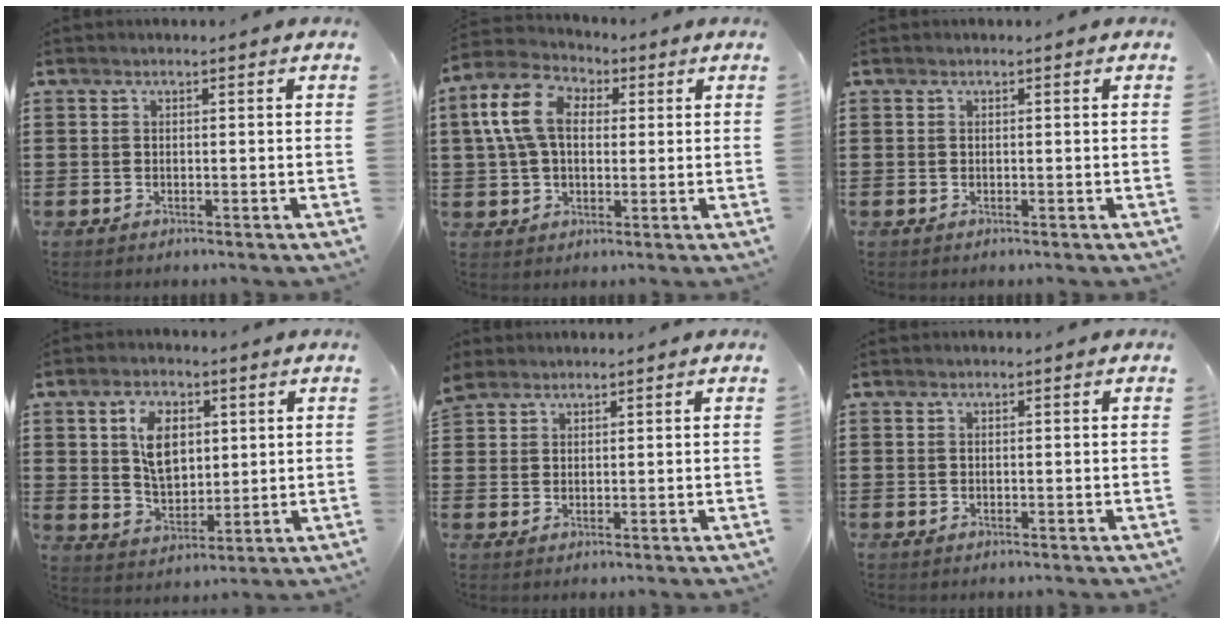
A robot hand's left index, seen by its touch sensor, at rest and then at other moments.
{"total": 9.4, "force": [2.3, 6.4, 6.5], "torque": [-0.168, 0.013, 0.036]}
{"total": 0.0}
{"total": 7.6, "force": [2.4, 4.6, 5.6], "torque": [-0.107, 0.011, 0.040]}
{"total": 2.3, "force": [2.0, 0.9, 0.1], "torque": [-0.009, 0.004, 0.041]}
{"total": 0.0}